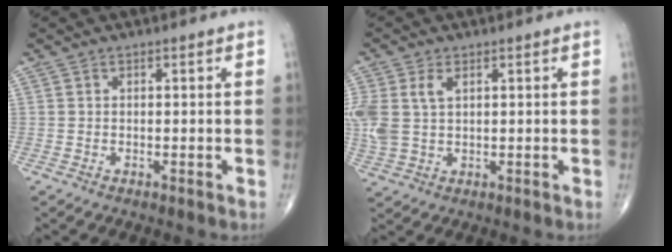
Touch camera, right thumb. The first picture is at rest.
{"total": 8.0, "force": [2.1, 4.9, 6.0], "torque": [-0.154, 0.009, 0.051]}